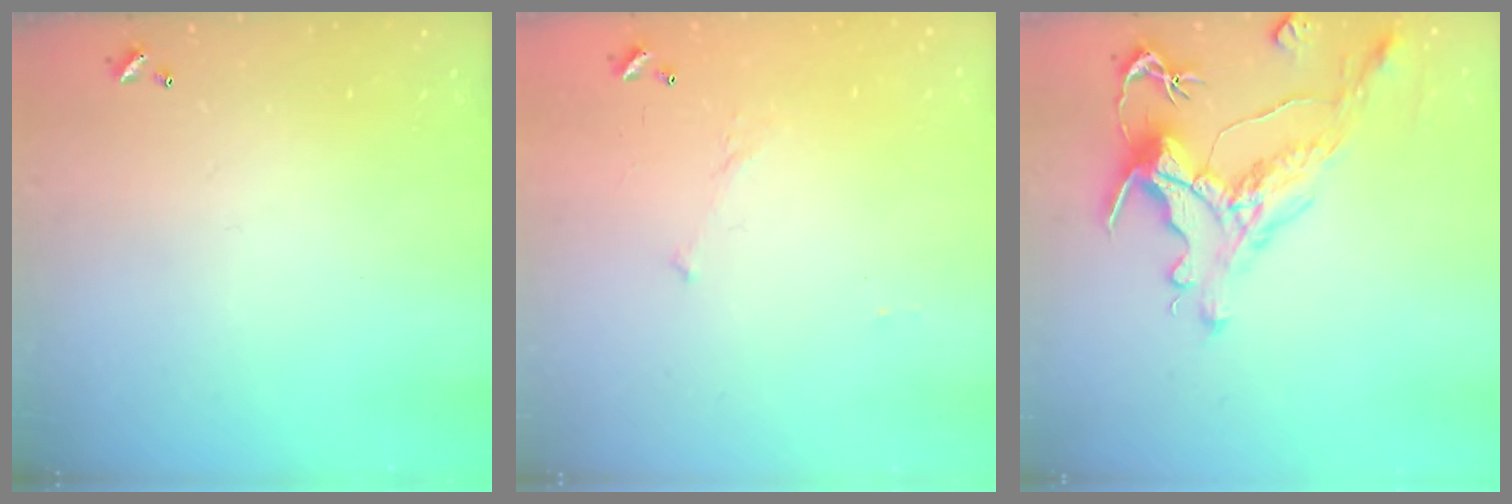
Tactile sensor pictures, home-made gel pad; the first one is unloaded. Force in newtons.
{"total": 5.3, "press": 5.3, "slide": 0.8}
{"total": 2.4, "press": 2.0, "slide": 1.3}